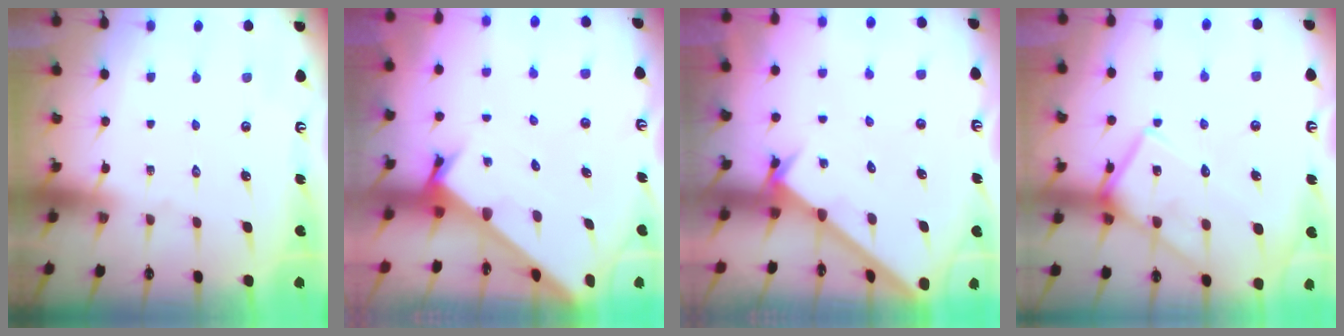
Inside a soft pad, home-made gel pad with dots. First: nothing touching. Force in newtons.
{"total": 2.5, "press": 2.5, "slide": 0.2}
{"total": 2.0, "press": 2.0, "slide": 0.2}
{"total": 15.2, "press": 15.1, "slide": 1.5}